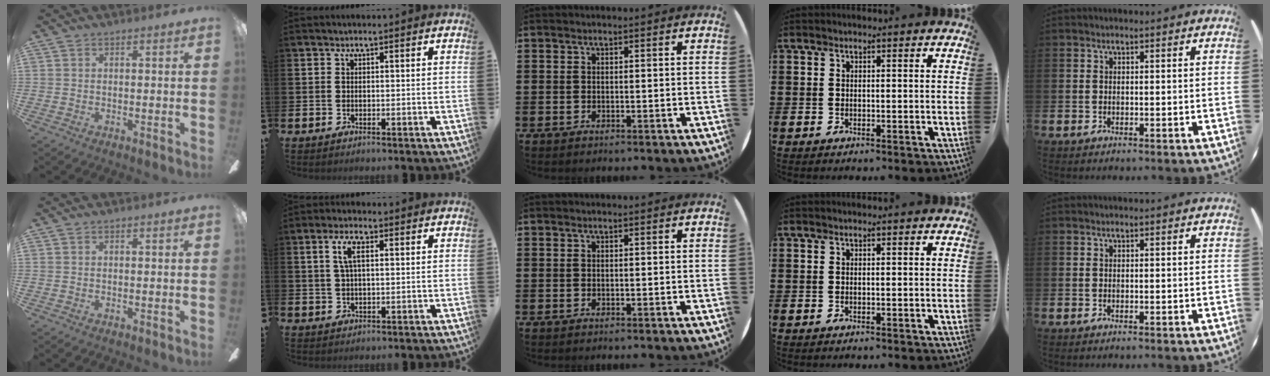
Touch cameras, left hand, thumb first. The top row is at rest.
{"index": {"total": 4.4, "force": [1.8, 1.6, 3.6], "torque": [-0.074, 0.009, 0.027]}}